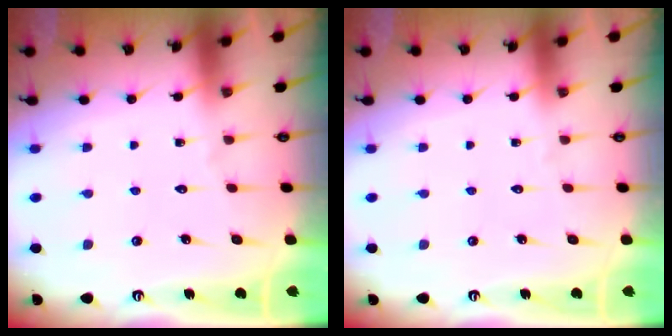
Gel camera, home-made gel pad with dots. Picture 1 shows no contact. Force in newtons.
{"total": 0.0}